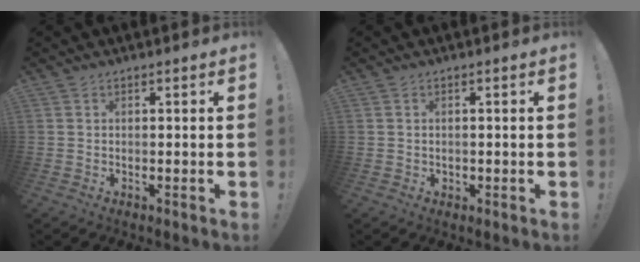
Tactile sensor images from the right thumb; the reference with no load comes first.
{"total": 0.8, "force": [0.1, 0.8, 0.1], "torque": [-0.003, 0.001, 0.001]}